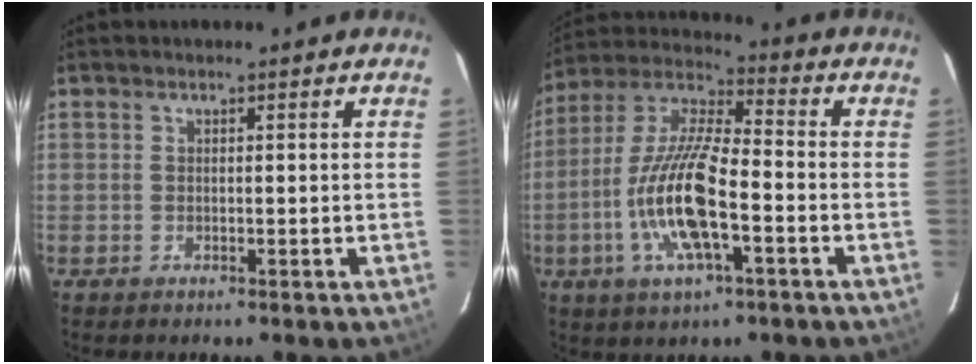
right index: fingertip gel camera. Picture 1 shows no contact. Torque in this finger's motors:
{"motor_torque": [2.14, 0.00, 1.05, 0.21]}